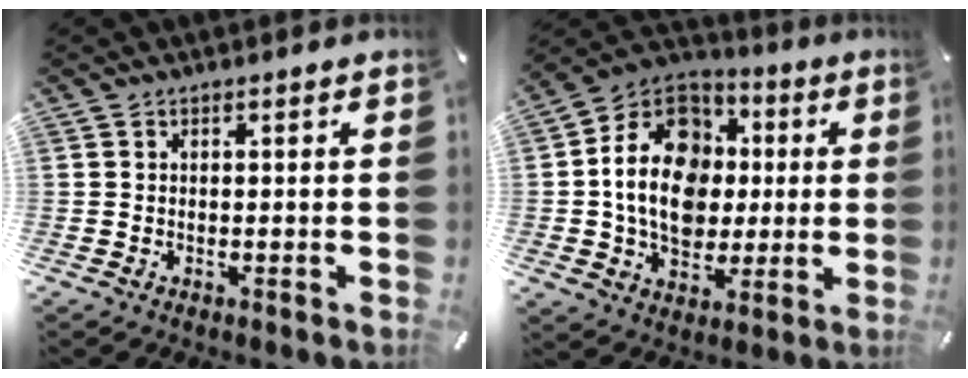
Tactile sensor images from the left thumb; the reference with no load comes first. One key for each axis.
{"total": 16.9, "fx": -0.5, "fy": 13.9, "fz": 9.7, "tx": -0.203, "ty": 0.015, "tz": -0.007}